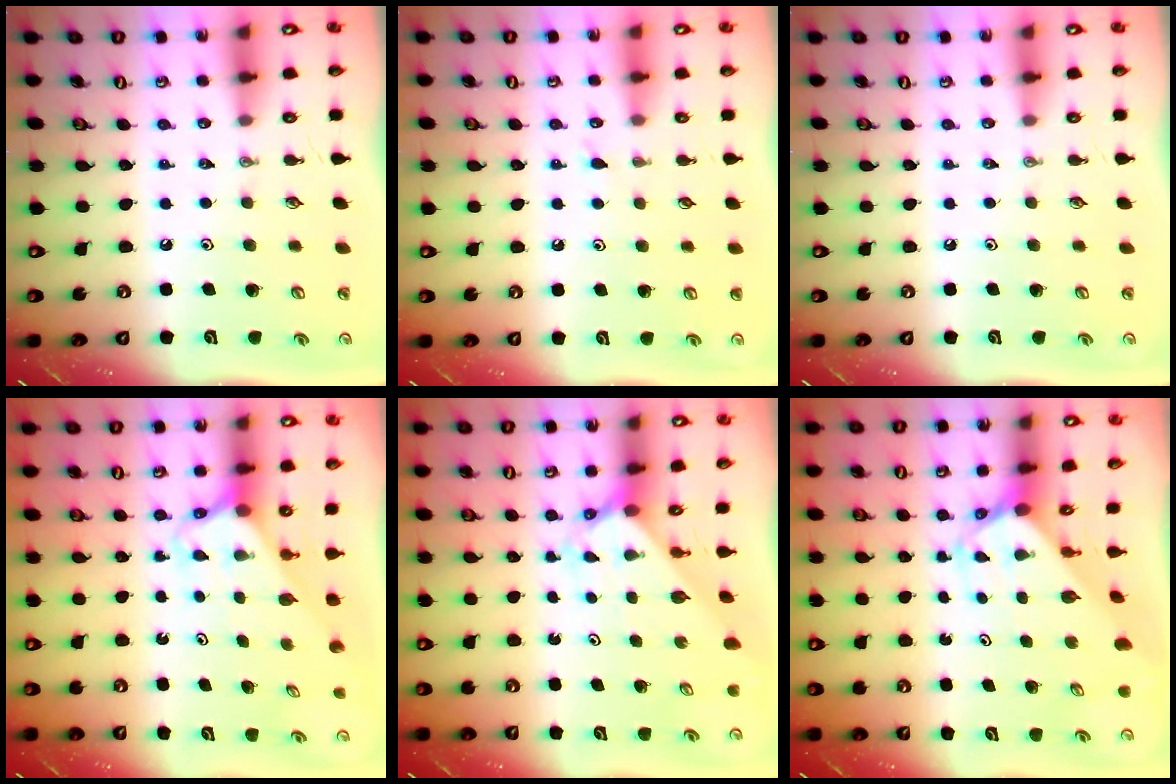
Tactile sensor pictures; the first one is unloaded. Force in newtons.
{"total": 5.3, "press": 5.2, "slide": 0.6}
{"total": 0.0}
{"total": 2.5, "press": 2.5, "slide": 0.2}
{"total": 2.1, "press": 2.1, "slide": 0.2}
{"total": 2.5, "press": 2.4, "slide": 0.3}